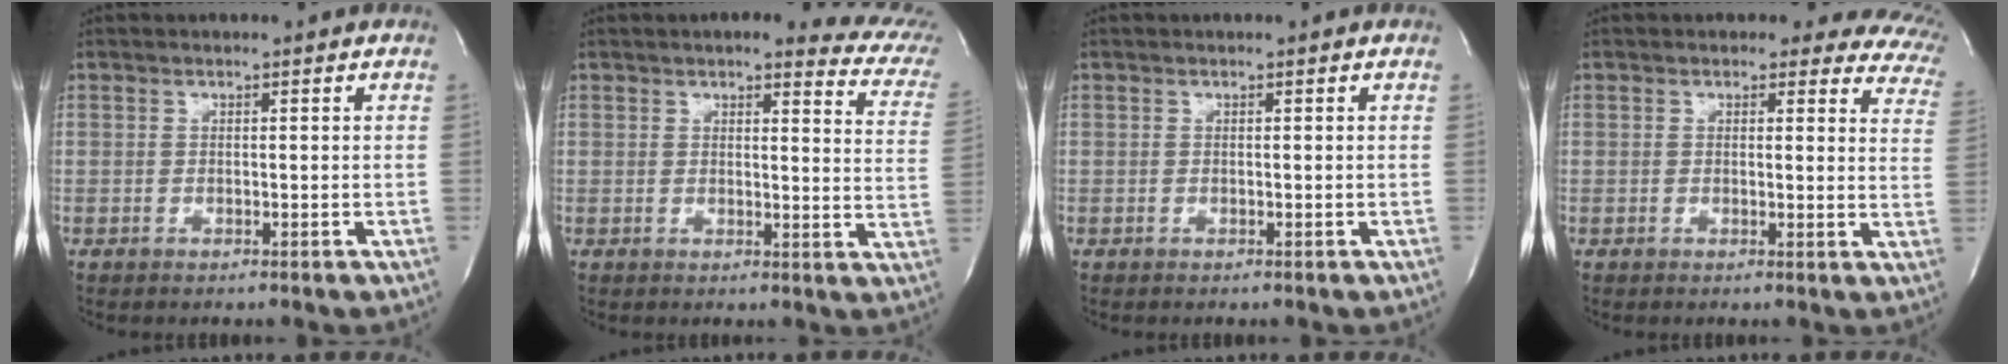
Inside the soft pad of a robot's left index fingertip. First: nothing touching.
{"total": 12.4, "force": [10.2, 2.6, 6.6], "torque": [-0.060, -0.025, 0.086]}
{"total": 0.0}
{"total": 12.2, "force": [10.9, 4.8, 2.8], "torque": [0.014, -0.047, 0.071]}